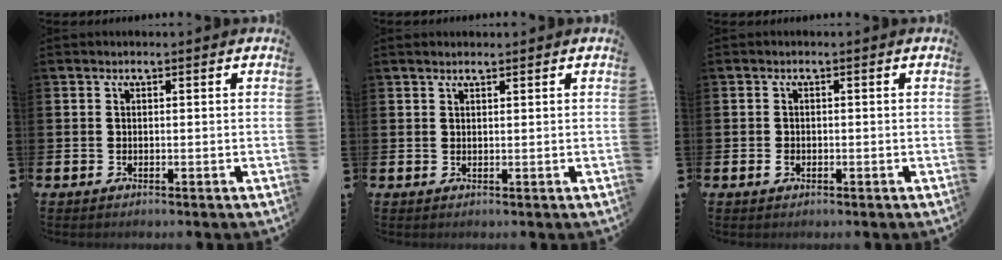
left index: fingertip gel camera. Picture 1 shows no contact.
{"total": 1.2, "force": [1.1, 0.2, 0.4], "torque": [-0.004, 0.000, 0.020]}
{"total": 1.0, "force": [-0.4, 0.7, 0.6], "torque": [-0.009, 0.002, -0.009]}